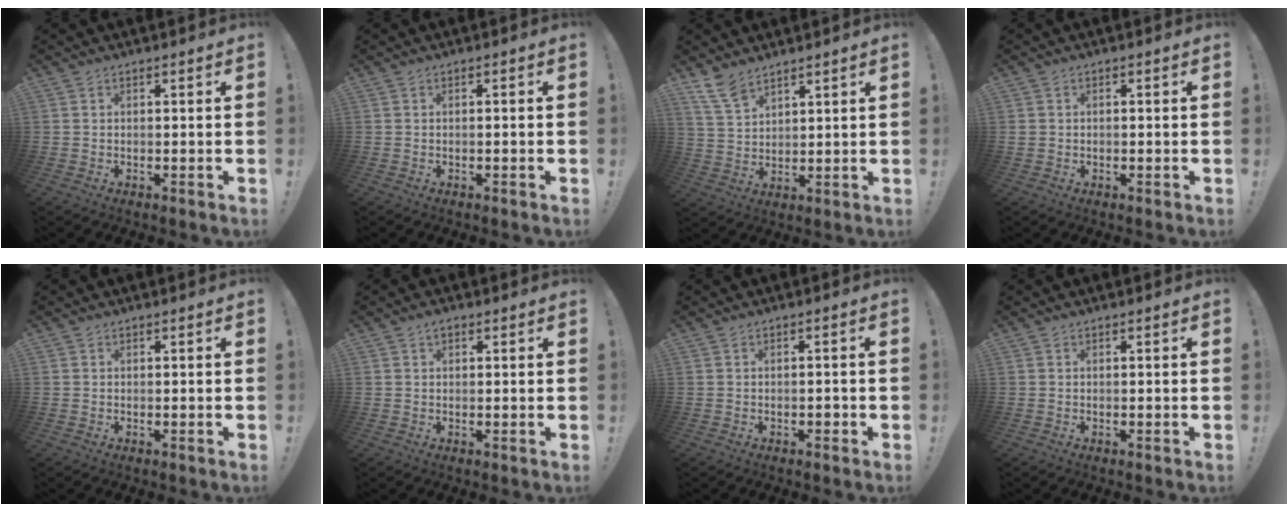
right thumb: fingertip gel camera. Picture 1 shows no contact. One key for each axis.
{"total": 0.9, "fx": -0.7, "fy": -0.3, "fz": 0.5, "tx": -0.016, "ty": 0.001, "tz": -0.011}
{"total": 8.2, "fx": 6.5, "fy": 3.8, "fz": 3.2, "tx": -0.059, "ty": -0.041, "tz": 0.128}
{"total": 1.2, "fx": -0.5, "fy": 0.9, "fz": 0.7, "tx": -0.018, "ty": 0.006, "tz": -0.009}
{"total": 0.0}
{"total": 1.5, "fx": 0.7, "fy": 0.9, "fz": 1.0, "tx": -0.012, "ty": -0.001, "tz": 0.013}
{"total": 1.5, "fx": -1.0, "fy": 0.4, "fz": 1.1, "tx": -0.023, "ty": 0.006, "tz": -0.016}
{"total": 0.0}